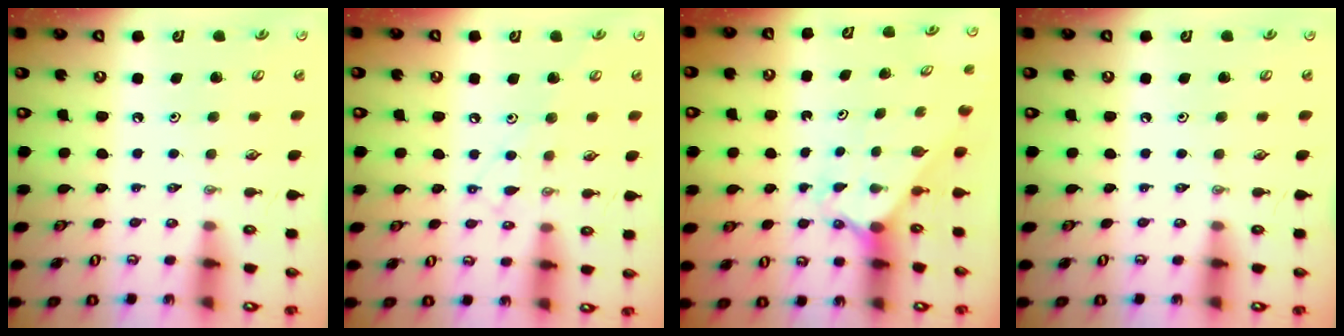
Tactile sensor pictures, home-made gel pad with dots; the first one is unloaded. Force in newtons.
{"total": 8.9, "press": 8.9, "slide": 0.7}
{"total": 1.8, "press": 1.8, "slide": 0.1}
{"total": 0.0}